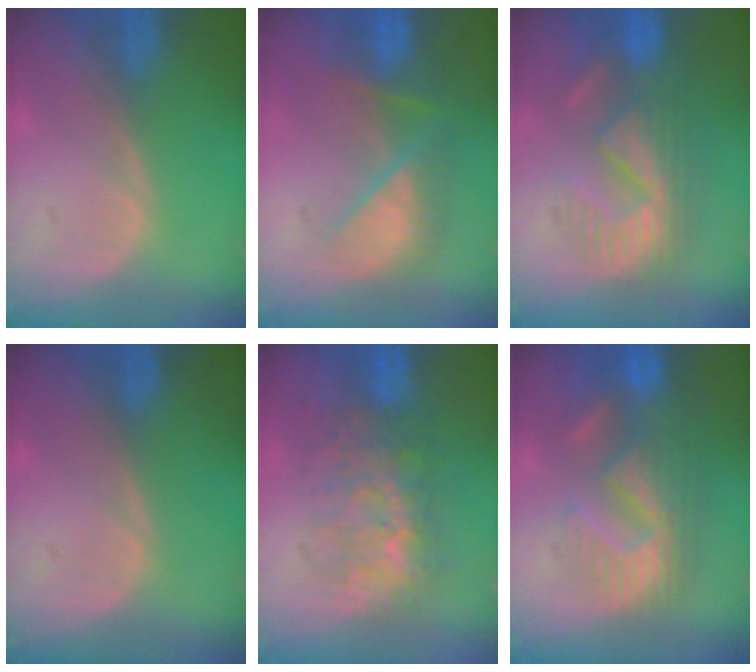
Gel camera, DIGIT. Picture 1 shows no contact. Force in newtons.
{"total": 7.5, "press": 7.1, "slide": 2.5}
{"total": 8.8, "press": 8.7, "slide": 1.5}
{"total": 0.0}
{"total": 8.0, "press": 7.9, "slide": 0.8}
{"total": 9.4, "press": 9.2, "slide": 2.0}